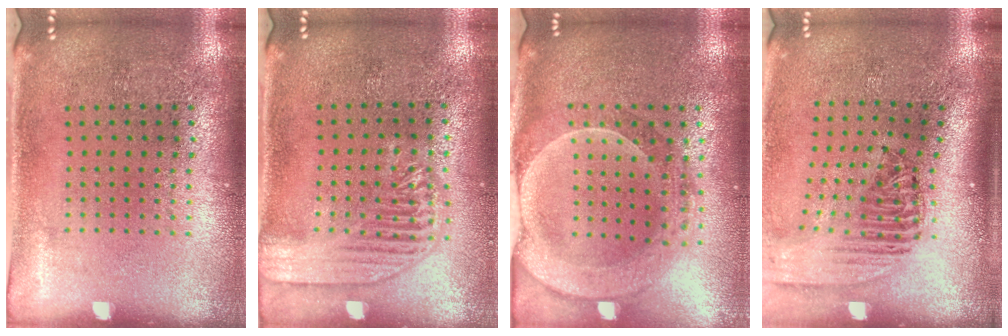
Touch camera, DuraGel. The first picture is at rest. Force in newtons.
{"total": 1.8, "press": 1.8, "slide": 0.4}
{"total": 2.2, "press": 2.0, "slide": 0.9}
{"total": 2.4, "press": 1.8, "slide": 1.5}